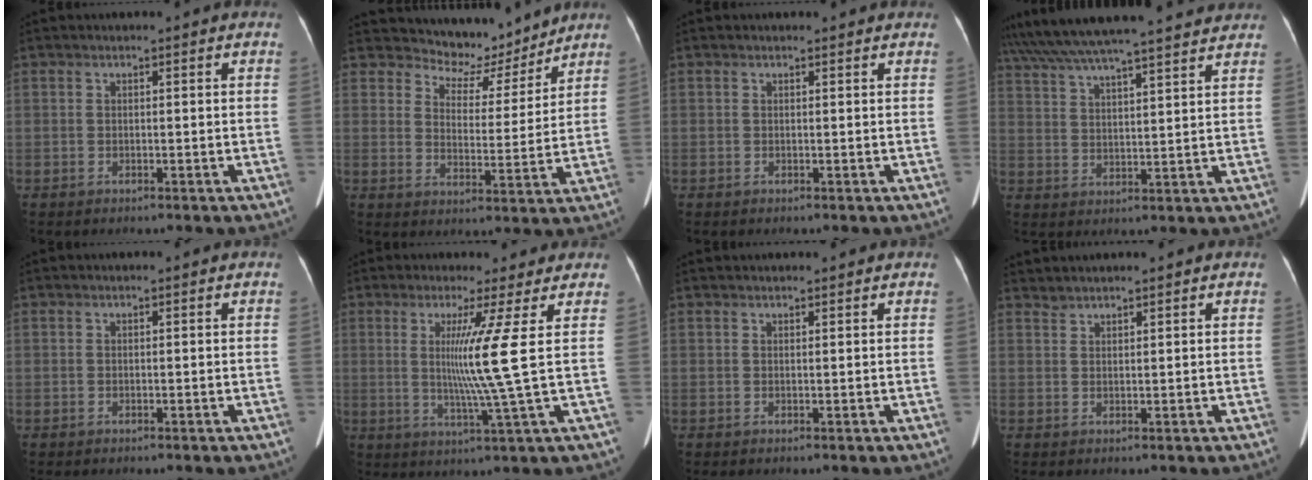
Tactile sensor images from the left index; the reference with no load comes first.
{"total": 7.4, "force": [7.0, 2.1, -0.3], "torque": [0.001, -0.019, 0.109]}
{"total": 1.2, "force": [0.9, 0.8, -0.1], "torque": [0.004, 0.005, 0.006]}
{"total": 23.5, "force": [21.2, 1.6, 10.0], "torque": [-0.174, 0.017, 0.304]}
{"total": 0.0}
{"total": 7.3, "force": [1.1, -3.0, 6.5], "torque": [-0.123, -0.028, 0.032]}
{"total": 3.5, "force": [3.3, 0.5, 1.1], "torque": [-0.011, 0.015, 0.038]}
{"total": 1.9, "force": [1.9, -0.1, 0.3], "torque": [-0.004, 0.016, 0.040]}